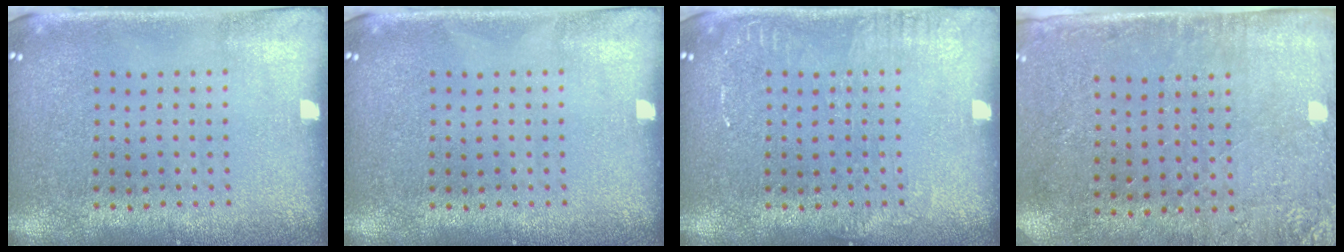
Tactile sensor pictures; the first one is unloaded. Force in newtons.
{"total": 0.0}
{"total": 1.3, "press": 1.2, "slide": 0.2}
{"total": 2.7, "press": 2.3, "slide": 1.5}